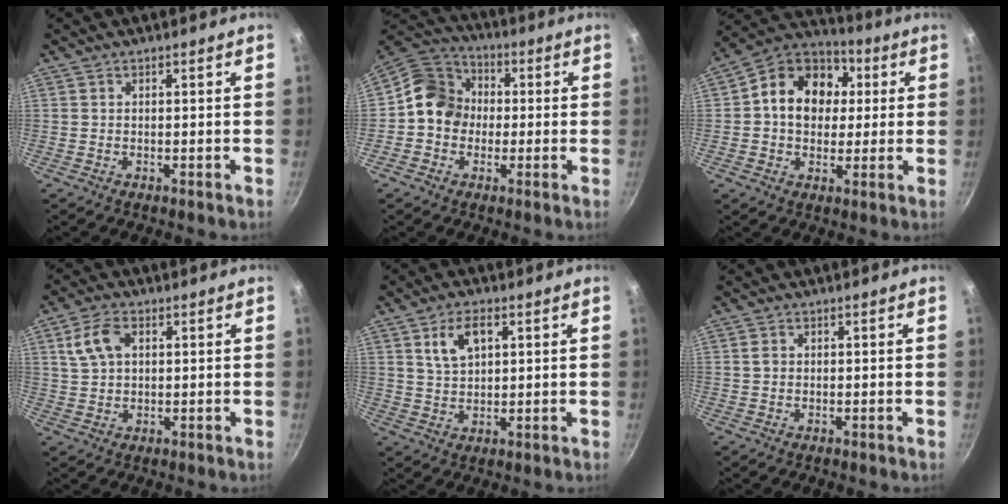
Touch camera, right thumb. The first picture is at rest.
{"total": 11.0, "force": [-0.3, 9.7, 5.2], "torque": [-0.052, 0.030, -0.029]}
{"total": 15.3, "force": [2.4, 12.0, 9.0], "torque": [-0.119, 0.022, 0.021]}
{"total": 6.6, "force": [2.1, 4.2, 4.6], "torque": [-0.083, 0.004, 0.039]}
{"total": 6.7, "force": [2.7, 3.8, 4.9], "torque": [-0.078, -0.004, 0.053]}
{"total": 1.4, "force": [0.2, 1.2, 0.7], "torque": [-0.010, 0.003, 0.002]}